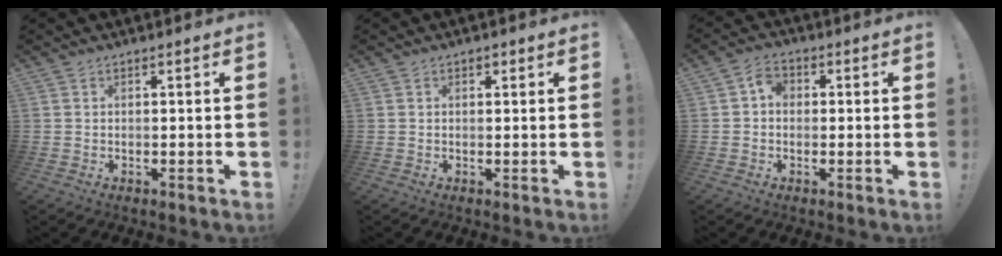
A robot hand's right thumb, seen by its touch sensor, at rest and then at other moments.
{"total": 0.8, "force": [0.4, 0.7, 0.2], "torque": [-0.005, 0.003, 0.007]}
{"total": 4.4, "force": [-0.2, 3.4, 2.8], "torque": [-0.041, 0.009, -0.005]}